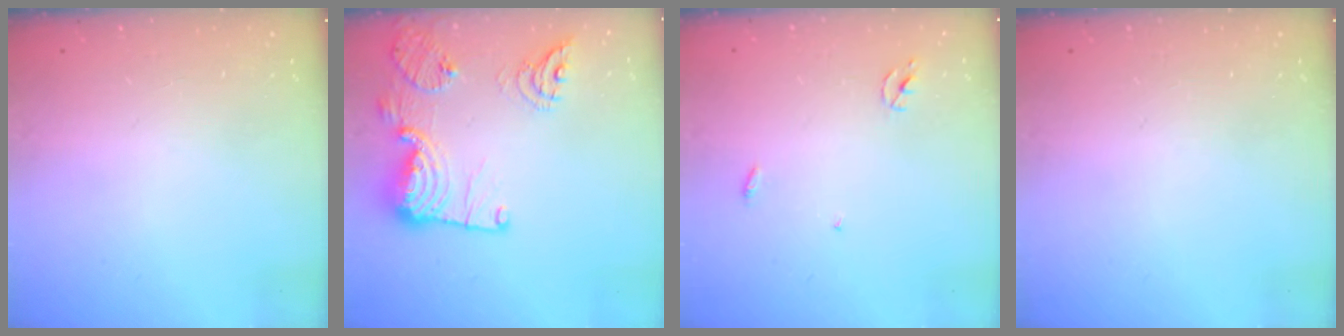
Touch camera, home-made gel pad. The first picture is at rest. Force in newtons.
{"total": 19.1, "press": 18.3, "slide": 5.5}
{"total": 2.3, "press": 2.3, "slide": 0.2}
{"total": 0.0}